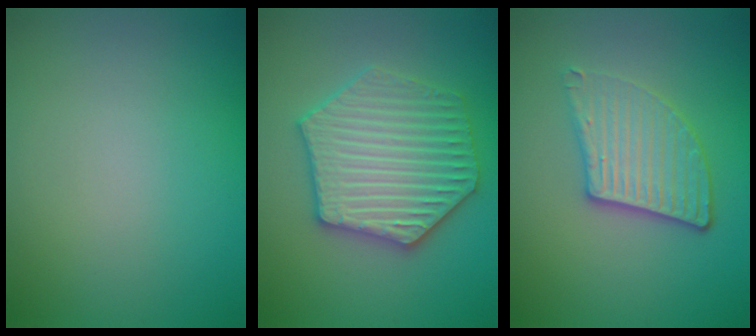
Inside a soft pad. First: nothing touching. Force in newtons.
{"total": 6.1, "press": 6.1, "slide": 1.1}
{"total": 3.8, "press": 3.2, "slide": 2.0}